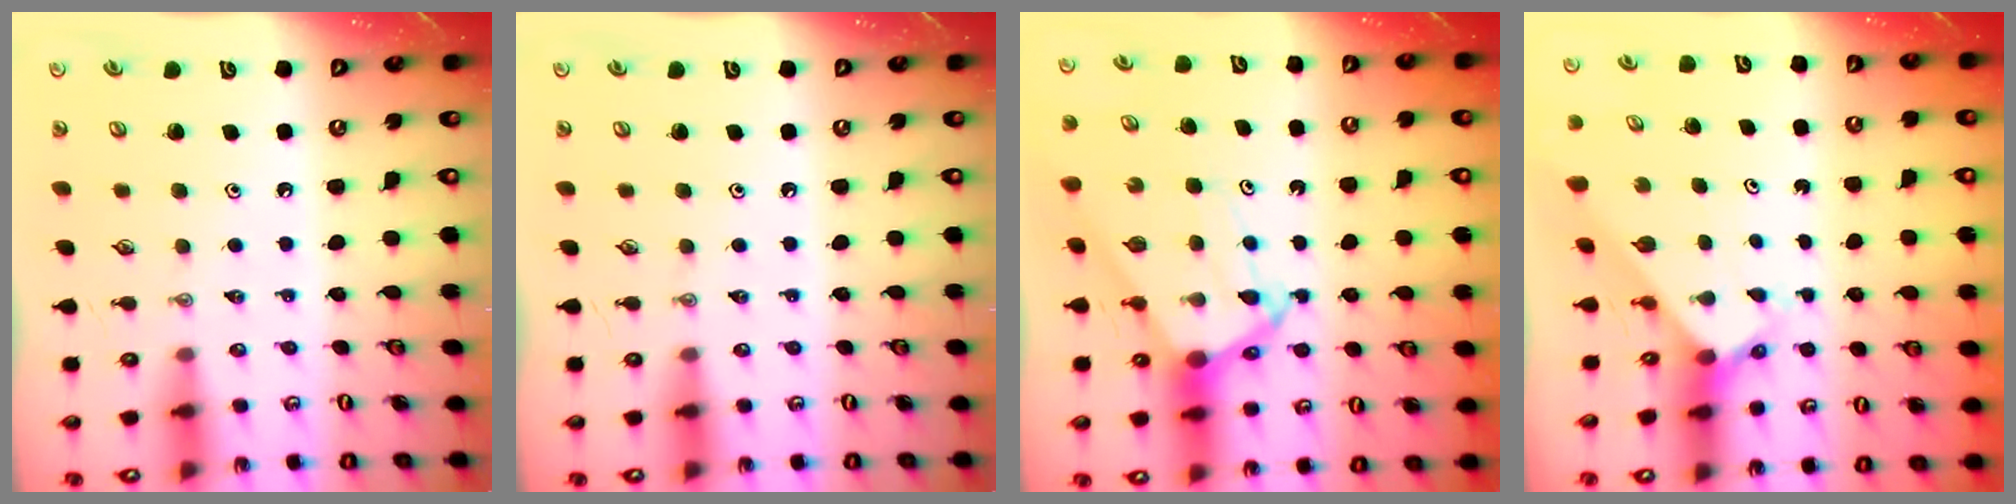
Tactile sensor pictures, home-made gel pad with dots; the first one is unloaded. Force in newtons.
{"total": 0.0}
{"total": 10.5, "press": 10.5, "slide": 1.0}
{"total": 2.4, "press": 2.4, "slide": 0.3}